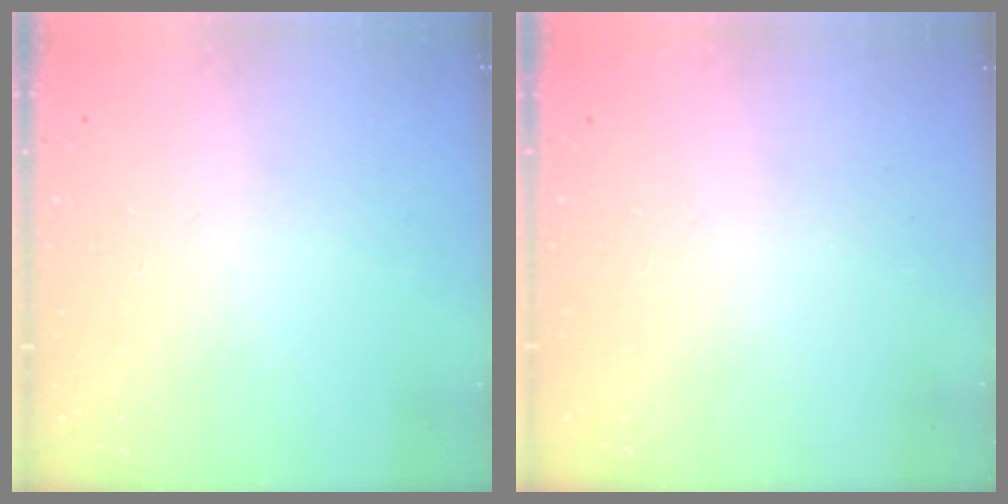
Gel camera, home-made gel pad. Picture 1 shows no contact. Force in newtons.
{"total": 0.0}